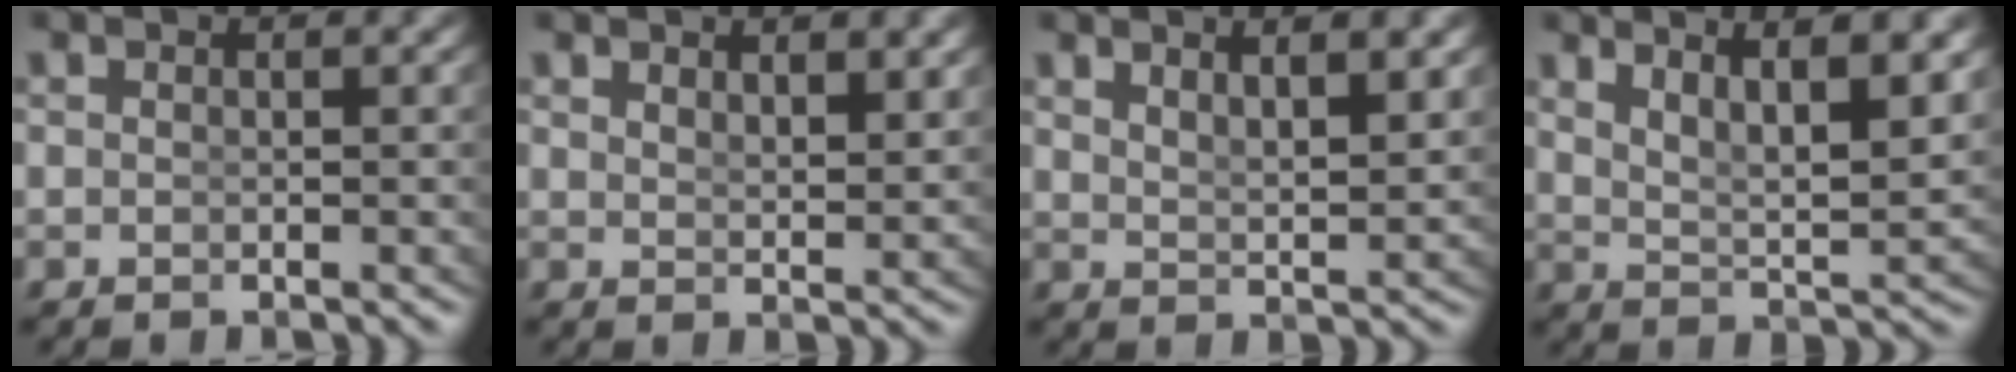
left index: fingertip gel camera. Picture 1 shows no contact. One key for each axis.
{"total": 1.8, "fx": 1.6, "fy": -0.4, "fz": 0.6, "tx": -0.006, "ty": -0.015, "tz": 0.038}
{"total": 3.6, "fx": 2.5, "fy": 0.3, "fz": 2.6, "tx": -0.042, "ty": -0.010, "tz": 0.052}
{"total": 6.6, "fx": 3.4, "fy": 2.2, "fz": 5.2, "tx": -0.073, "ty": -0.005, "tz": 0.058}